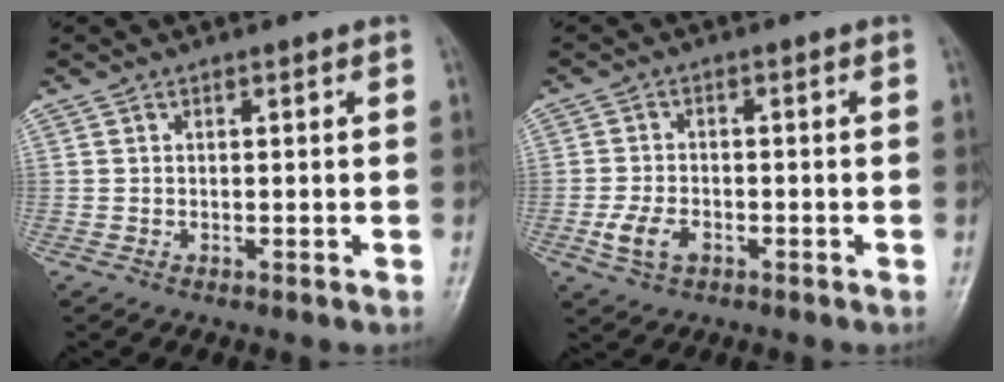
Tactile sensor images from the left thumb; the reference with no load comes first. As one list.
[{"total": 5.1, "force": [-2.0, 3.2, 3.4], "torque": [-0.068, 0.005, -0.037]}]